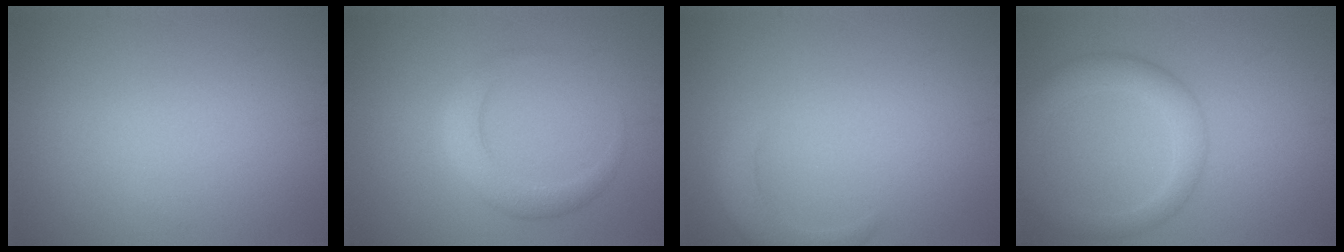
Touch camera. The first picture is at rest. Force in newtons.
{"total": 2.8, "press": 2.8, "slide": 0.2}
{"total": 2.5, "press": 2.5, "slide": 0.3}
{"total": 4.1, "press": 4.1, "slide": 0.1}